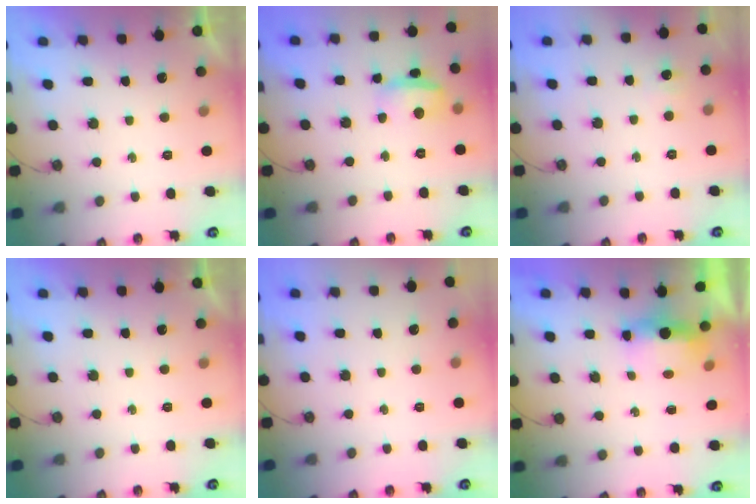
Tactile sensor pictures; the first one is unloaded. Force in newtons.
{"total": 13.9, "press": 7.3, "slide": 11.9}
{"total": 4.5, "press": 4.4, "slide": 0.9}
{"total": 0.0}
{"total": 0.0}
{"total": 14.8, "press": 7.2, "slide": 13.0}